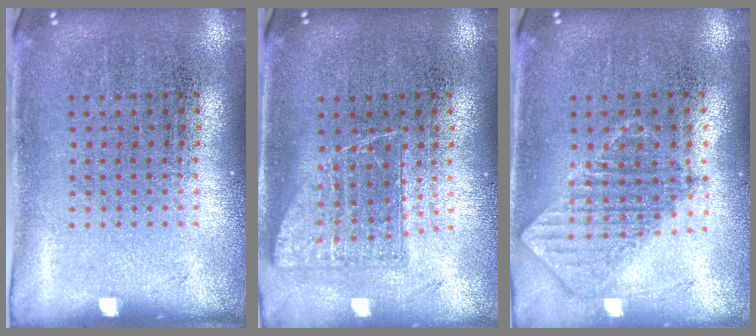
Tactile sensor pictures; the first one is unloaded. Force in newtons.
{"total": 1.0, "press": 0.9, "slide": 0.5}
{"total": 0.9, "press": 0.9, "slide": 0.1}